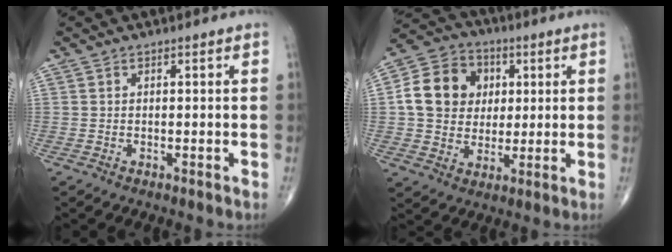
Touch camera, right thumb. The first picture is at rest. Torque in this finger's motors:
{"motor_torque": [1.33, 1.85, 0.55, -0.34, 0.07]}